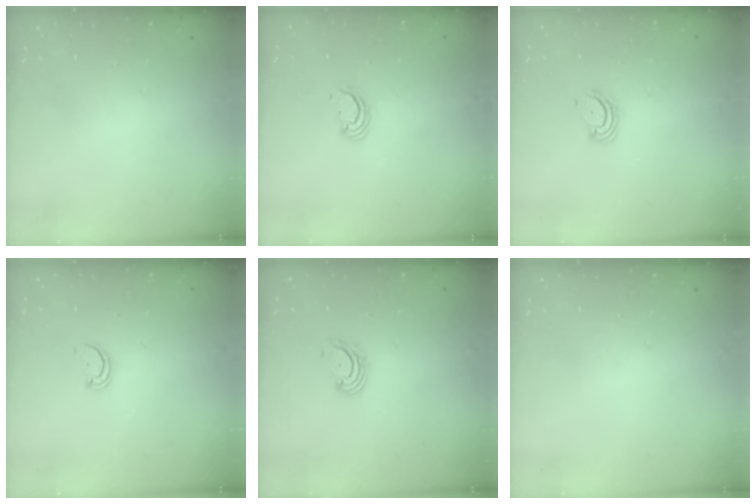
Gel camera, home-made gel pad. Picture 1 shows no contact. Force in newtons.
{"total": 2.2, "press": 2.2, "slide": 0.1}
{"total": 3.8, "press": 3.8, "slide": 0.3}
{"total": 1.5, "press": 1.5, "slide": 0.1}
{"total": 3.7, "press": 3.7, "slide": 0.4}
{"total": 0.0}